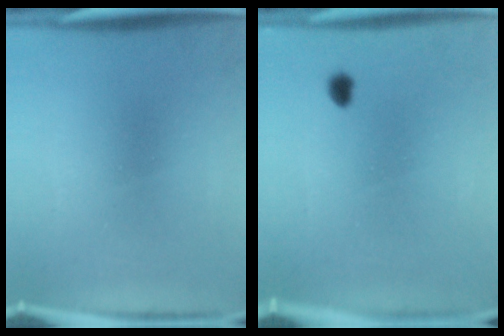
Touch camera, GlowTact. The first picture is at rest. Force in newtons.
{"total": 1.3}